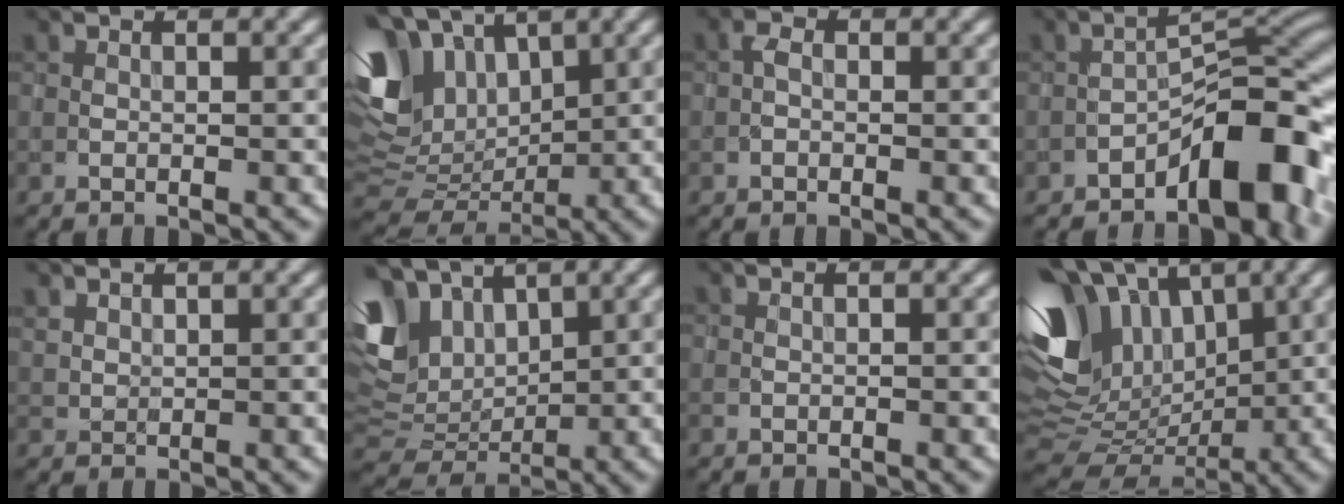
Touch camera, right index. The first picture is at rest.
{"total": 13.2, "force": [4.5, 8.1, 9.4], "torque": [-0.196, 0.023, 0.074]}
{"total": 1.1, "force": [-0.3, 0.7, 0.8], "torque": [-0.015, 0.003, -0.009]}
{"total": 8.2, "force": [-4.7, 3.1, 6.0], "torque": [-0.060, 0.022, -0.079]}
{"total": 1.3, "force": [1.1, 0.7, 0.3], "torque": [-0.010, 0.001, 0.026]}
{"total": 10.4, "force": [3.8, 6.6, 7.1], "torque": [-0.167, 0.009, 0.071]}
{"total": 0.0}
{"total": 14.6, "force": [4.2, 9.0, 10.7], "torque": [-0.219, 0.029, 0.059]}